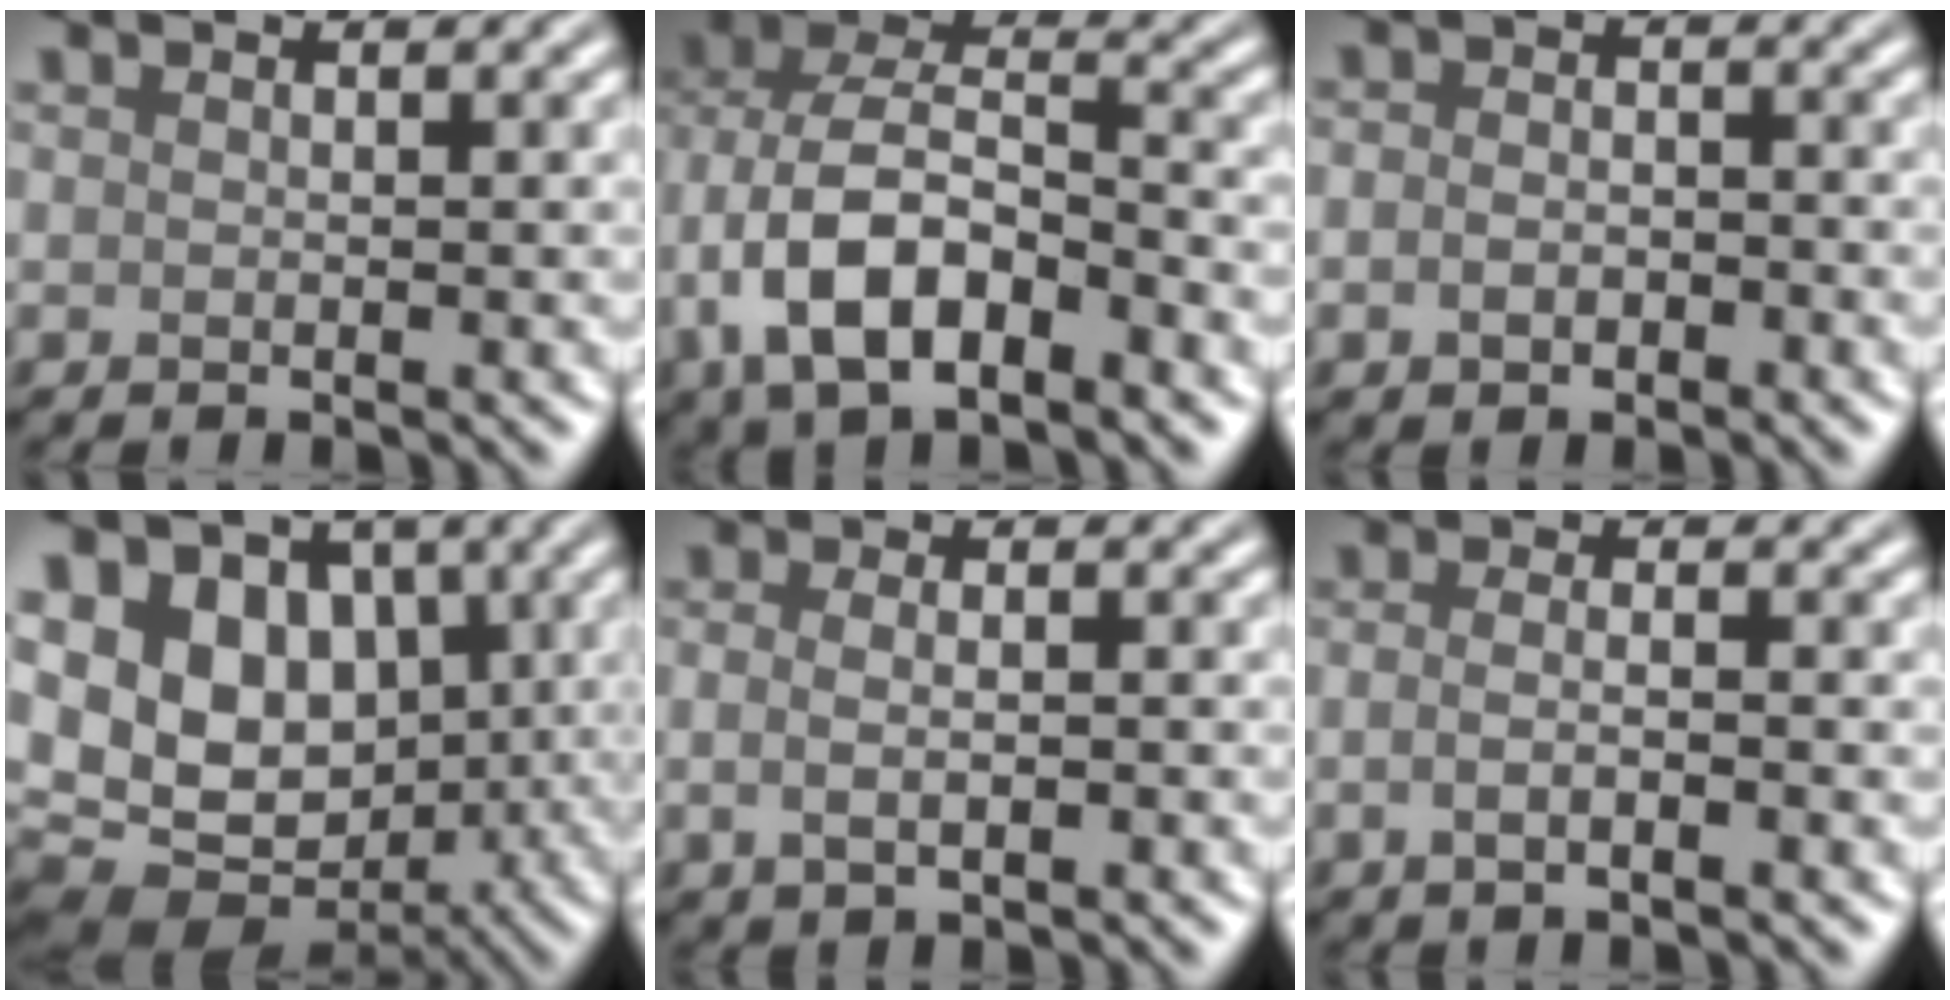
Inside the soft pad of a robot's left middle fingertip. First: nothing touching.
{"total": 9.6, "force": [-3.4, 5.3, 7.2], "torque": [-0.142, 0.006, -0.068]}
{"total": 2.1, "force": [-0.8, 1.4, 1.3], "torque": [-0.020, 0.000, -0.020]}
{"total": 12.7, "force": [1.2, 9.6, 8.2], "torque": [-0.133, 0.008, 0.018]}
{"total": 3.0, "force": [-0.4, 1.5, 2.5], "torque": [-0.038, -0.001, -0.012]}
{"total": 2.6, "force": [-0.8, 1.0, 2.3], "torque": [-0.032, -0.004, -0.017]}